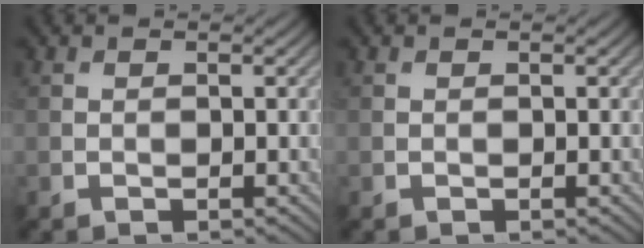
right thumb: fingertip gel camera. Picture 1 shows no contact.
{"total": 0.0}